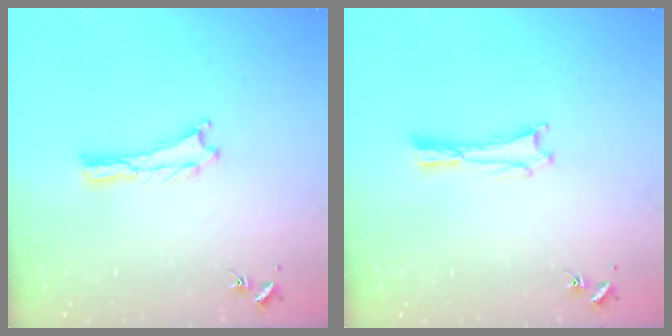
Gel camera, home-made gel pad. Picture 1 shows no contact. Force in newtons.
{"total": 0.7, "press": 0.7, "slide": 0.1}